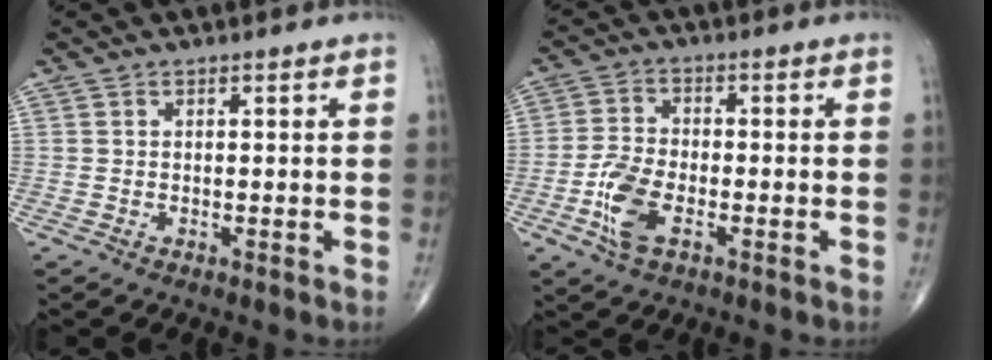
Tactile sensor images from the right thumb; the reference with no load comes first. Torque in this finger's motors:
{"motor_torque": [1.72, 1.63, 0.54, -0.71, 0.13]}